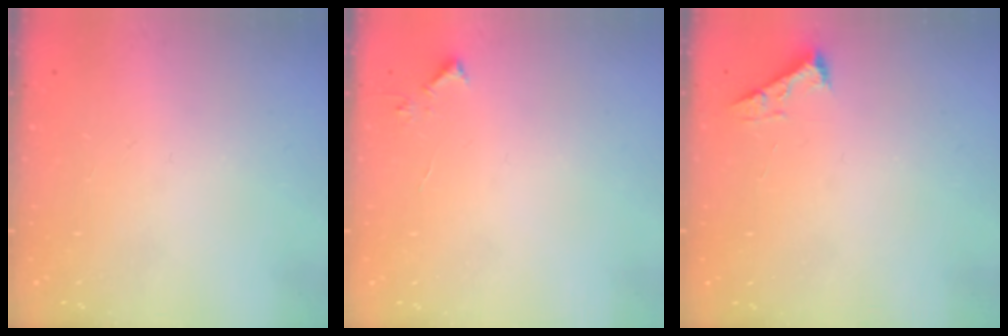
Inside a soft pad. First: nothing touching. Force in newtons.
{"total": 3.8, "press": 3.8, "slide": 0.5}
{"total": 2.5, "press": 2.5, "slide": 0.3}